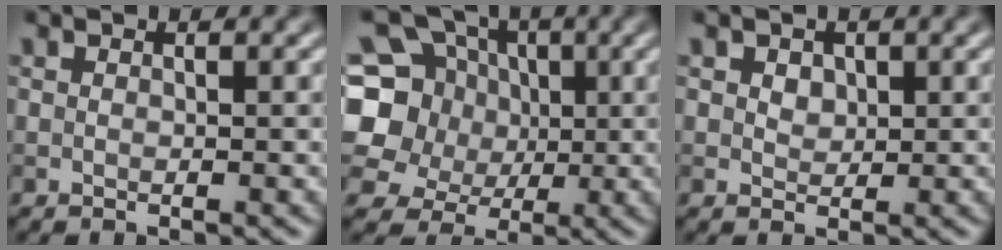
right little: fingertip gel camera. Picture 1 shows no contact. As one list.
[{"total": 9.0, "force": [1.1, 8.0, 4.1], "torque": [-0.101, 0.021, -0.011]}, {"total": 1.2, "force": [0.6, 0.9, 0.6], "torque": [-0.012, 0.001, 0.011]}]